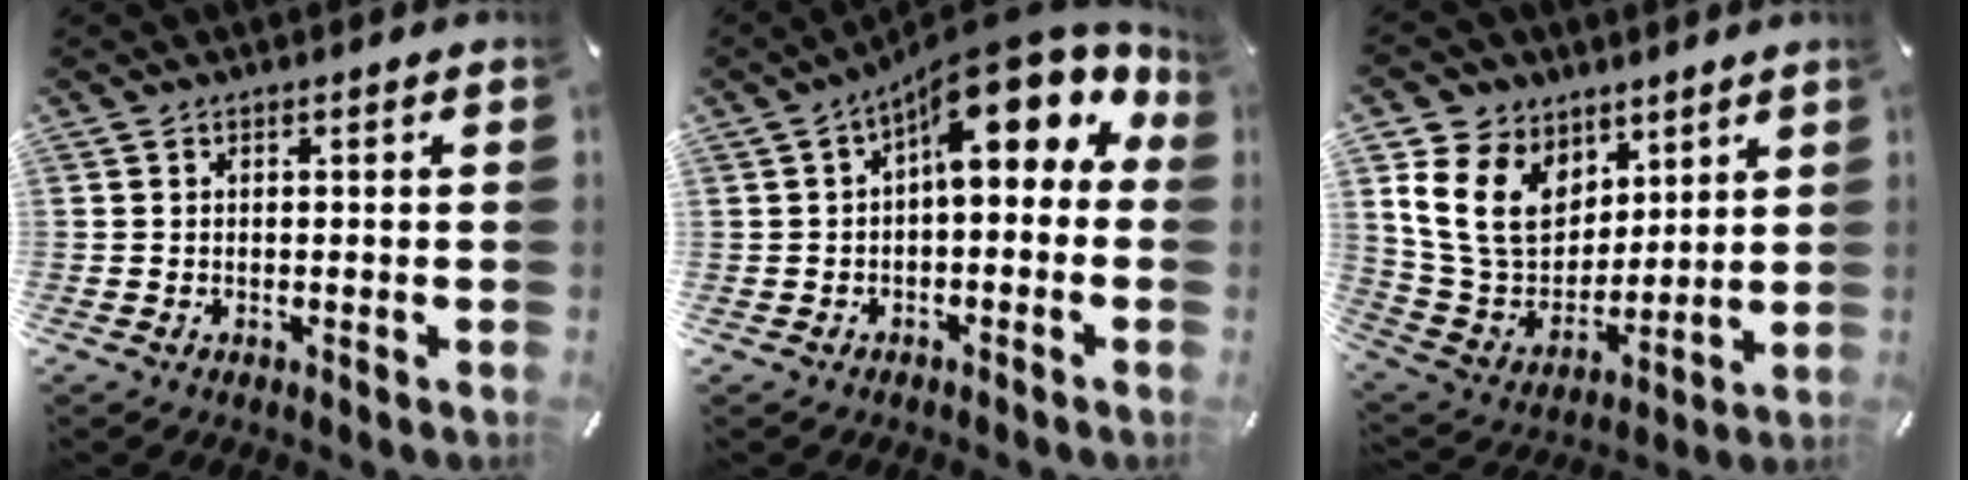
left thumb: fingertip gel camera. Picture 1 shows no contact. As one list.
[{"total": 12.7, "force": [6.7, 6.1, 9.0], "torque": [-0.129, -0.051, 0.115]}, {"total": 17.0, "force": [6.8, 13.1, 8.5], "torque": [-0.185, -0.031, 0.134]}]